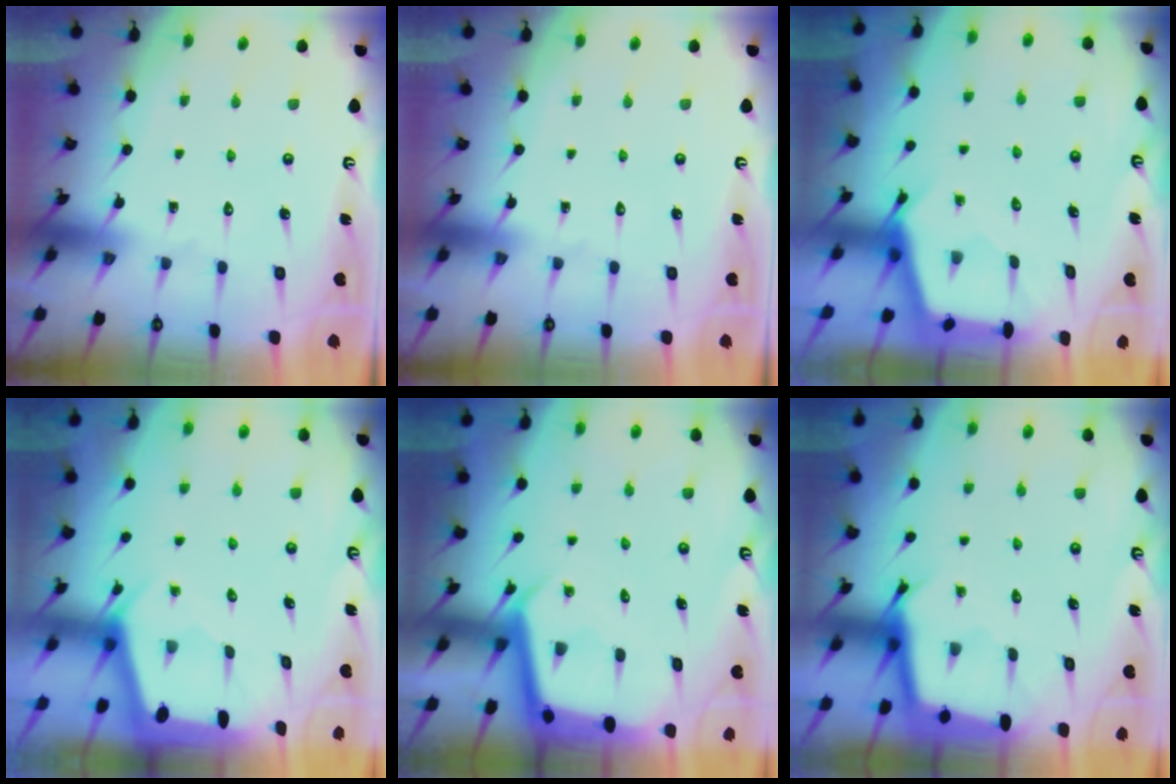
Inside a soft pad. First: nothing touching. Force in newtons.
{"total": 0.0}
{"total": 2.7, "press": 2.7, "slide": 0.3}
{"total": 2.0, "press": 2.0, "slide": 0.3}
{"total": 4.1, "press": 4.1, "slide": 0.3}
{"total": 2.7, "press": 2.7, "slide": 0.1}